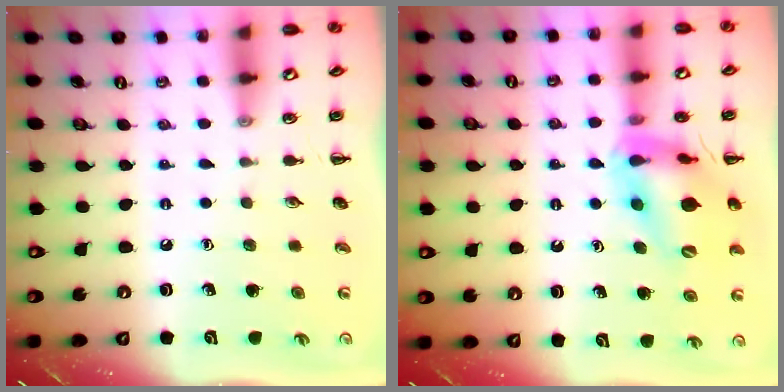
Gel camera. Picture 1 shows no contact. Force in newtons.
{"total": 17.4, "press": 17.0, "slide": 4.0}